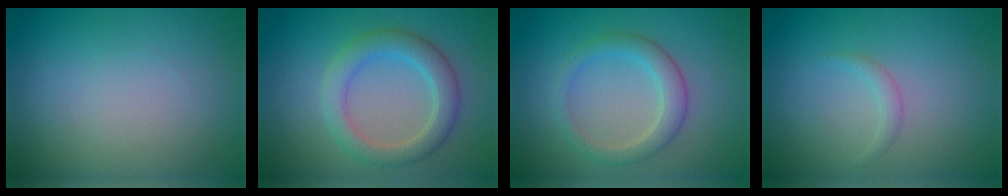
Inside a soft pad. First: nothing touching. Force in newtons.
{"total": 4.0, "press": 4.0, "slide": 0.3}
{"total": 2.8, "press": 2.8, "slide": 0.2}
{"total": 0.9, "press": 0.9, "slide": 0.1}